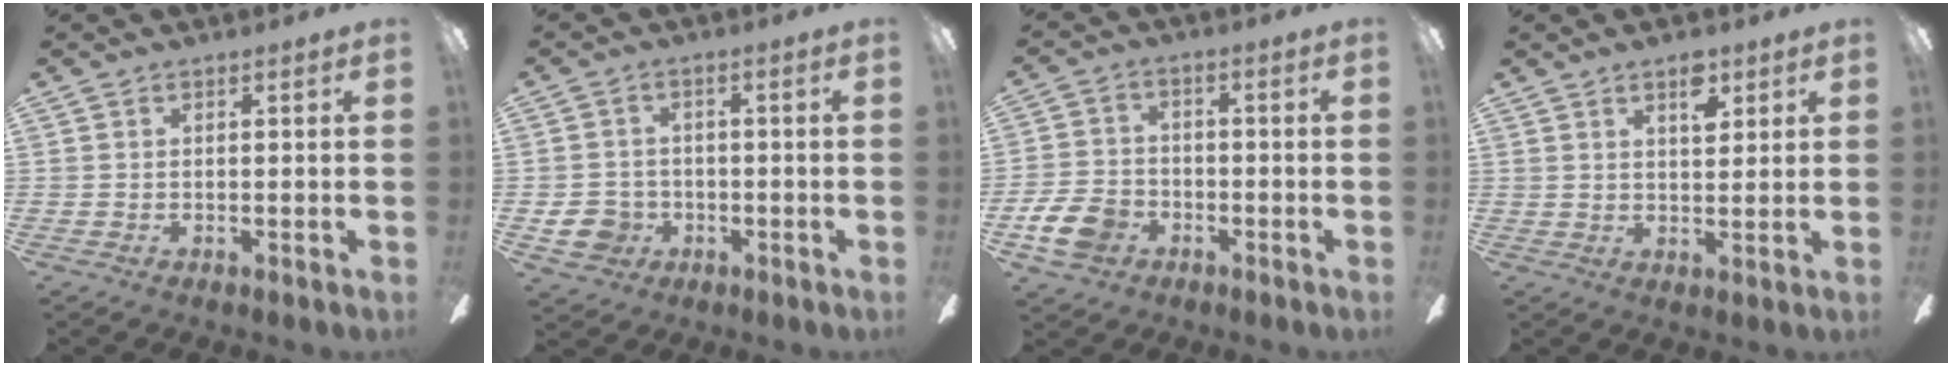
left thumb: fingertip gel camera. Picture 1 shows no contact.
{"total": 6.9, "force": [-2.2, 5.9, 2.7], "torque": [-0.074, 0.013, -0.042]}
{"total": 9.5, "force": [-4.6, 6.7, 4.9], "torque": [-0.117, 0.028, -0.084]}
{"total": 6.0, "force": [3.5, 2.7, 4.0], "torque": [-0.046, -0.012, 0.055]}